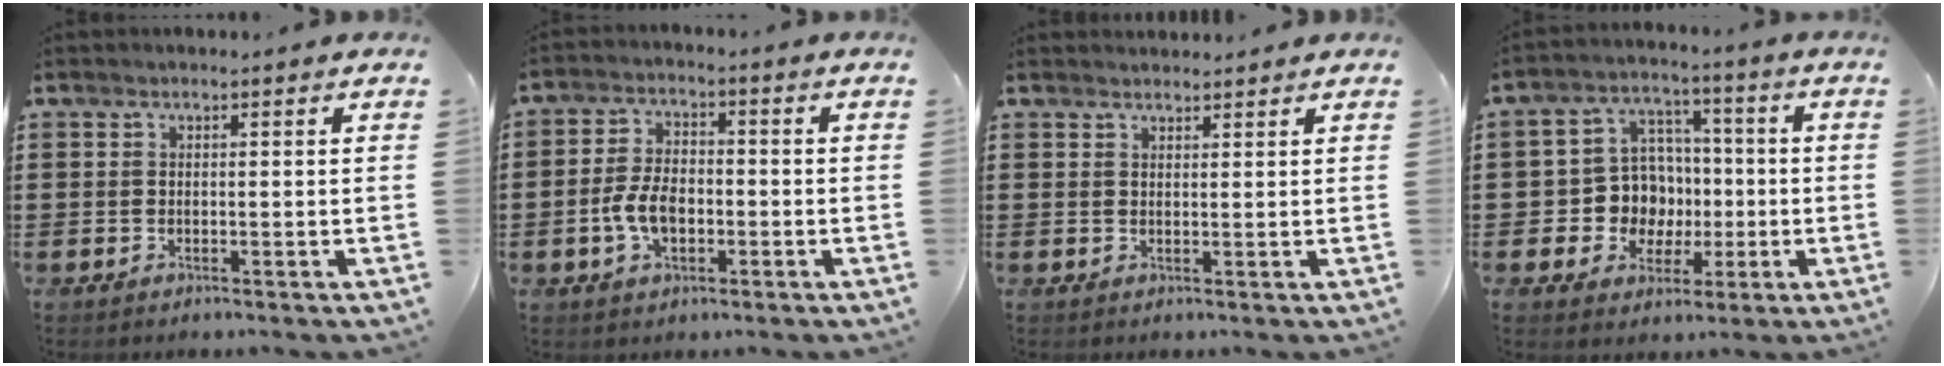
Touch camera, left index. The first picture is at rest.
{"total": 6.2, "force": [-1.6, 3.5, 4.9], "torque": [-0.113, 0.001, -0.036]}
{"total": 1.4, "force": [1.4, 0.2, 0.0], "torque": [-0.003, 0.000, 0.027]}
{"total": 9.2, "force": [-0.5, 8.8, 2.8], "torque": [-0.083, 0.012, 0.001]}